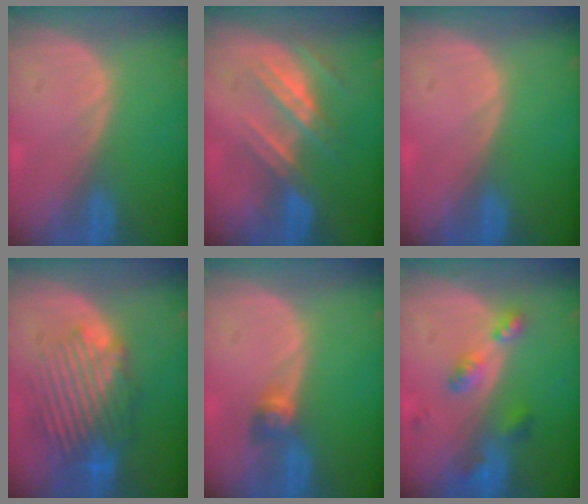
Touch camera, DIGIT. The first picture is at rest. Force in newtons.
{"total": 7.4, "press": 6.5, "slide": 3.5}
{"total": 0.0}
{"total": 9.8, "press": 9.1, "slide": 3.5}
{"total": 2.6, "press": 2.4, "slide": 1.0}
{"total": 5.3, "press": 4.8, "slide": 2.2}